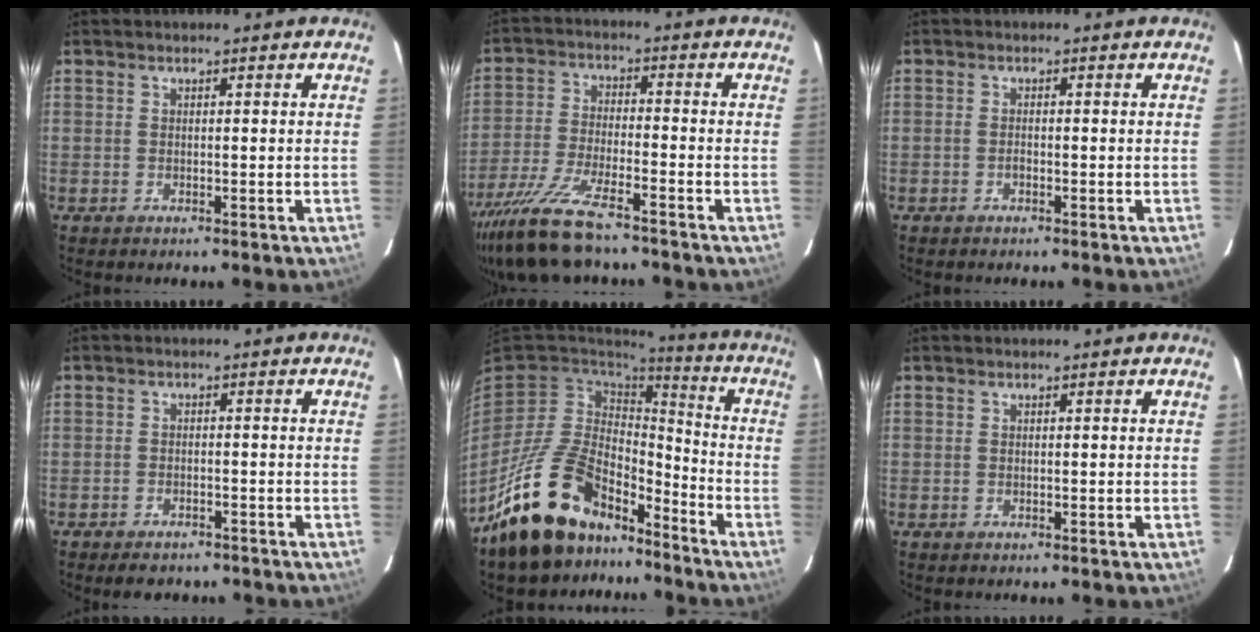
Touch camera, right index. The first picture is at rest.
{"total": 15.5, "force": [-12.5, 3.1, 8.6], "torque": [-0.187, -0.040, -0.226]}
{"total": 0.8, "force": [-0.5, 0.5, 0.4], "torque": [-0.008, 0.002, -0.009]}
{"total": 5.2, "force": [-4.3, 2.2, 1.8], "torque": [-0.046, -0.004, -0.061]}
{"total": 19.6, "force": [-14.6, 9.7, 8.9], "torque": [-0.182, 0.011, -0.232]}
{"total": 0.0}